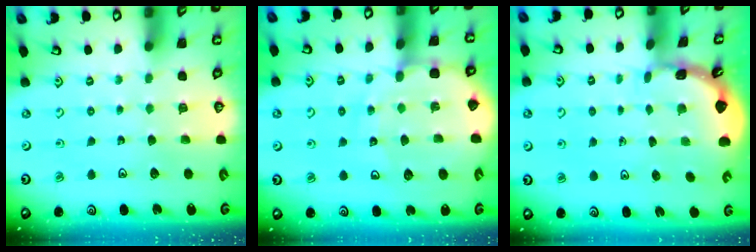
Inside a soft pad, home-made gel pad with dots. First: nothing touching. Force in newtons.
{"total": 11.7, "press": 11.6, "slide": 1.4}
{"total": 1.7, "press": 1.7, "slide": 0.2}